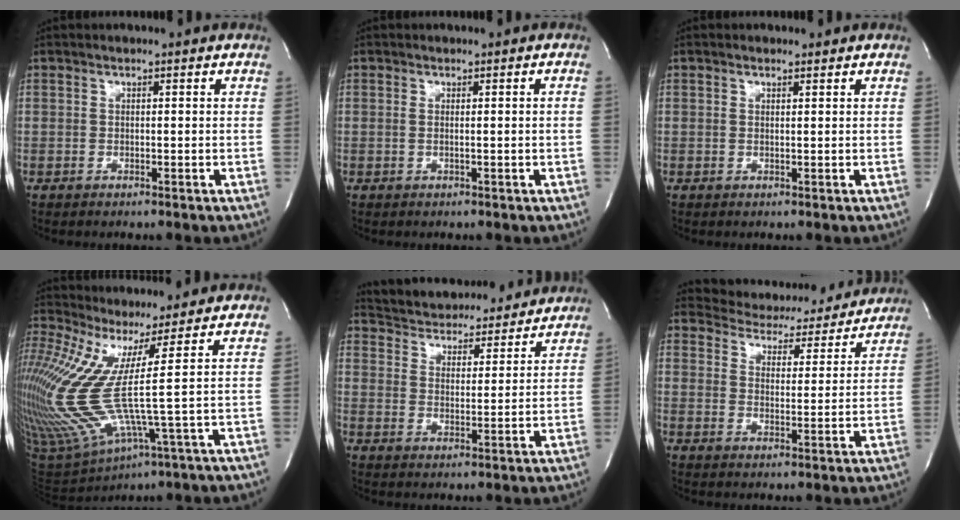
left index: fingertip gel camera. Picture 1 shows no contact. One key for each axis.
{"total": 1.2, "fx": 0.0, "fy": -0.3, "fz": 1.2, "tx": -0.027, "ty": 0.006, "tz": 0.005}
{"total": 0.6, "fx": 0.5, "fy": 0.2, "fz": 0.4, "tx": -0.014, "ty": -0.002, "tz": 0.006}
{"total": 13.4, "fx": 4.0, "fy": -0.8, "fz": 12.8, "tx": -0.298, "ty": -0.010, "tz": 0.092}
{"total": 16.3, "fx": 15.5, "fy": 3.8, "fz": 3.3, "tx": -0.053, "ty": 0.016, "tz": 0.221}
{"total": 14.8, "fx": 14.2, "fy": 3.8, "fz": 2.2, "tx": -0.017, "ty": -0.004, "tz": 0.177}